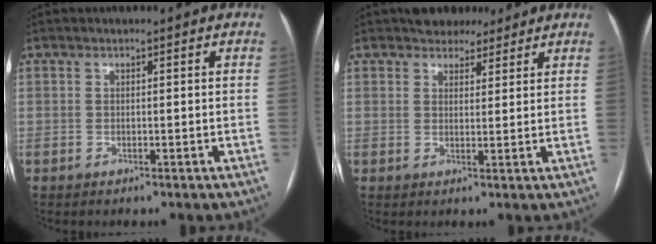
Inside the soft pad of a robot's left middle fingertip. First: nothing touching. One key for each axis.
{"total": 5.4, "fx": 4.5, "fy": 2.6, "fz": 1.4, "tx": -0.014, "ty": 0.009, "tz": 0.068}